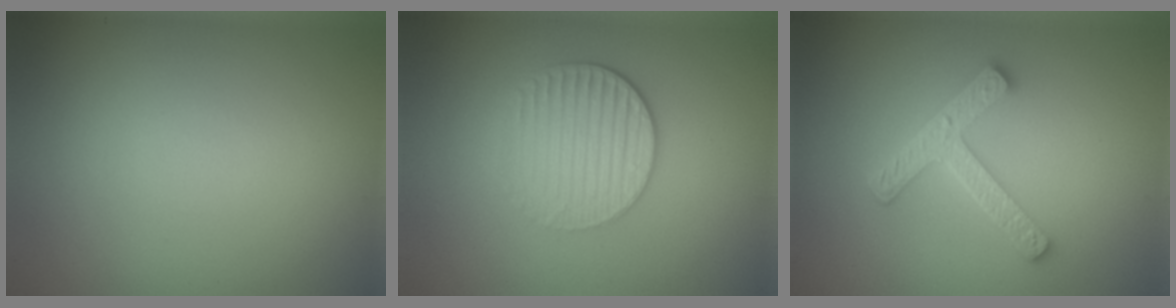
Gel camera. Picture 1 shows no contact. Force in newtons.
{"total": 3.3, "press": 2.7, "slide": 1.9}
{"total": 4.3, "press": 3.3, "slide": 2.7}